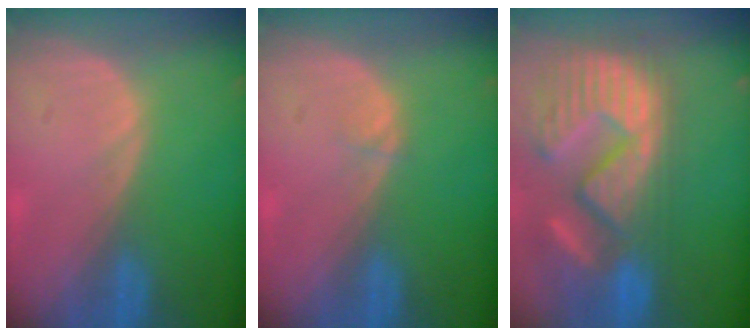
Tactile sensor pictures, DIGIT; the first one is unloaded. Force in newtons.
{"total": 0.5, "press": 0.5, "slide": 0.1}
{"total": 15.3, "press": 12.5, "slide": 8.8}